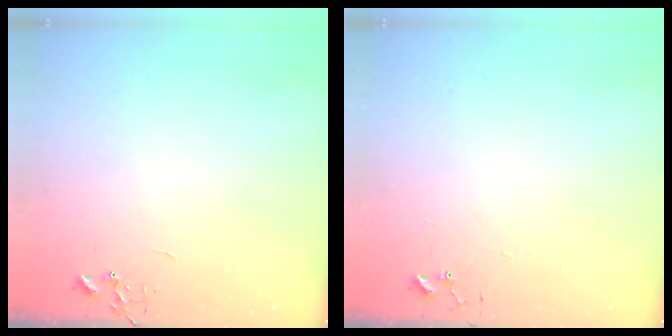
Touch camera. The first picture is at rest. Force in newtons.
{"total": 3.1, "press": 3.1, "slide": 0.3}